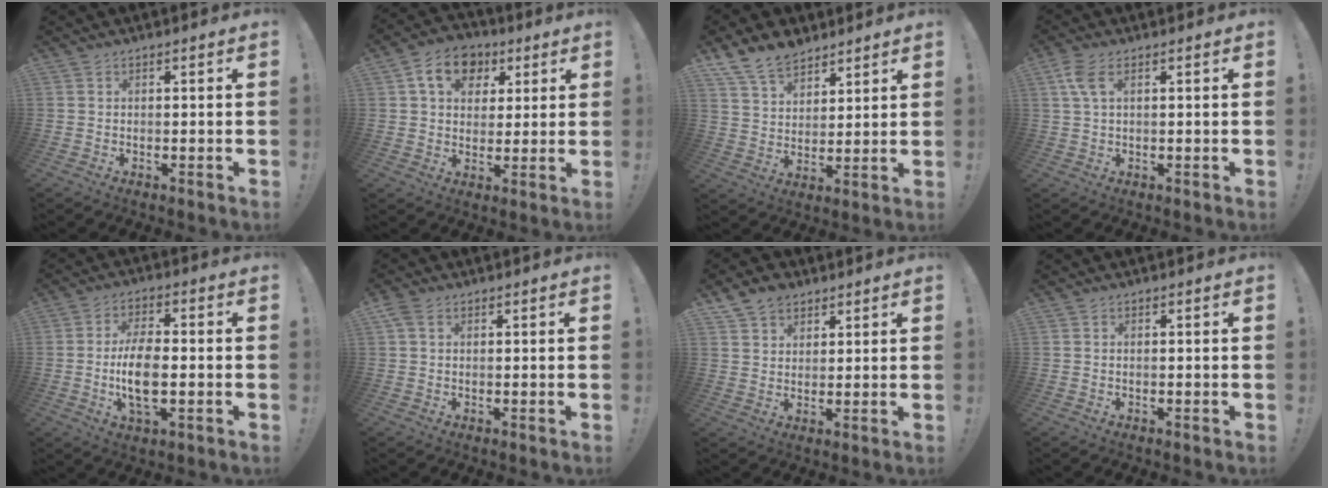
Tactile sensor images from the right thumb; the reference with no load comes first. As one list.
[{"total": 12.2, "force": [5.0, 9.3, 6.2], "torque": [-0.090, -0.009, 0.095]}, {"total": 11.1, "force": [8.6, 6.1, 3.4], "torque": [-0.072, -0.053, 0.170]}, {"total": 4.8, "force": [1.7, 1.8, 4.1], "torque": [-0.092, 0.001, 0.032]}, {"total": 11.0, "force": [-1.5, 4.8, 9.8], "torque": [-0.198, -0.002, -0.029]}, {"total": 2.8, "force": [1.3, 1.7, 1.7], "torque": [-0.030, 0.002, 0.025]}, {"total": 6.7, "force": [4.6, 4.6, 1.5], "torque": [-0.028, -0.022, 0.089]}, {"total": 0.0}]